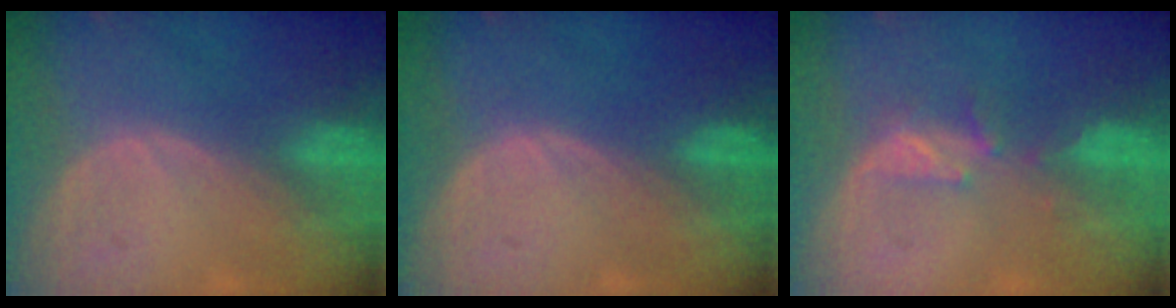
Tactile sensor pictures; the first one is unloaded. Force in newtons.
{"total": 0.0}
{"total": 3.1, "press": 3.0, "slide": 0.3}